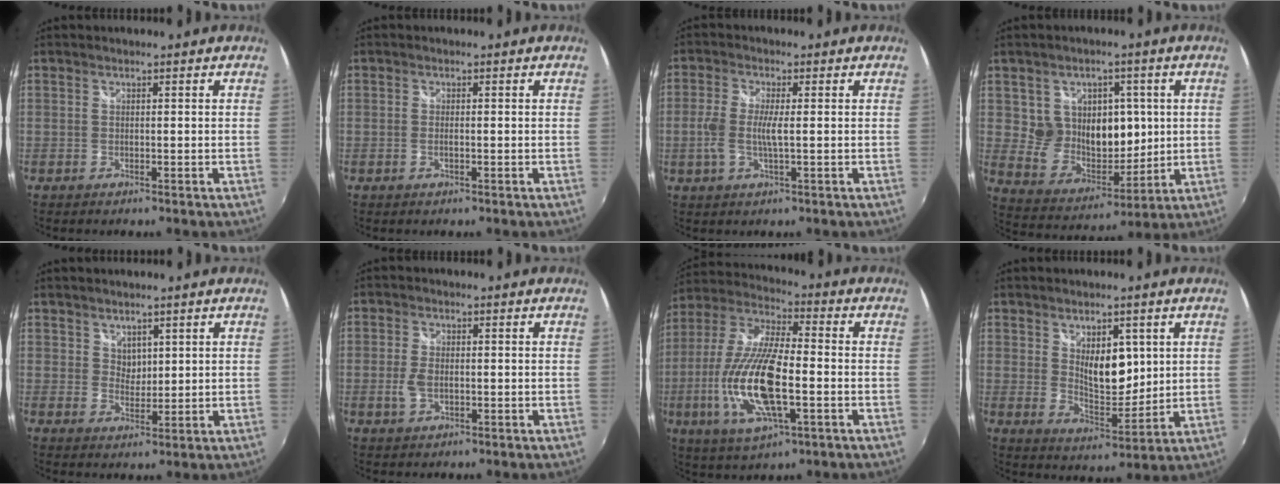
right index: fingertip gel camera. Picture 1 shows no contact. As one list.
[{"total": 1.2, "force": [-0.2, 0.4, 1.1], "torque": [-0.022, -0.001, -0.006]}, {"total": 5.8, "force": [-0.6, 1.5, 5.5], "torque": [-0.115, -0.003, -0.014]}, {"total": 12.7, "force": [2.5, 10.5, 6.7], "torque": [-0.122, 0.001, 0.062]}, {"total": 2.5, "force": [1.6, 1.8, 0.5], "torque": [-0.003, 0.001, 0.030]}, {"total": 3.9, "force": [-0.7, 2.2, 3.1], "torque": [-0.068, -0.002, -0.014]}, {"total": 18.9, "force": [-4.3, 6.2, 17.3], "torque": [-0.360, -0.015, -0.082]}, {"total": 8.7, "force": [2.9, 4.6, 6.8], "torque": [-0.099, -0.010, 0.057]}]